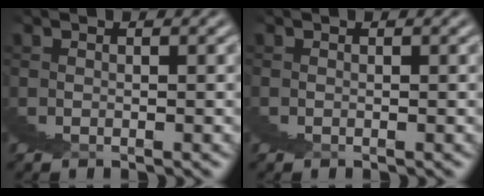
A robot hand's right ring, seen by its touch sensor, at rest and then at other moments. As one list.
[{"total": 0.5, "force": [-0.1, -0.3, -0.4], "torque": [0.009, 0.000, -0.003]}]